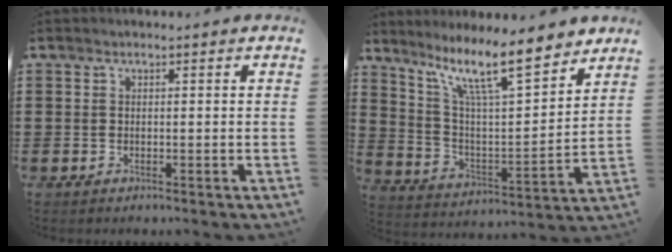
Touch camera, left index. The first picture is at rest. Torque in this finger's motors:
{"motor_torque": [2.14, 0.00, 0.70, 0.21]}